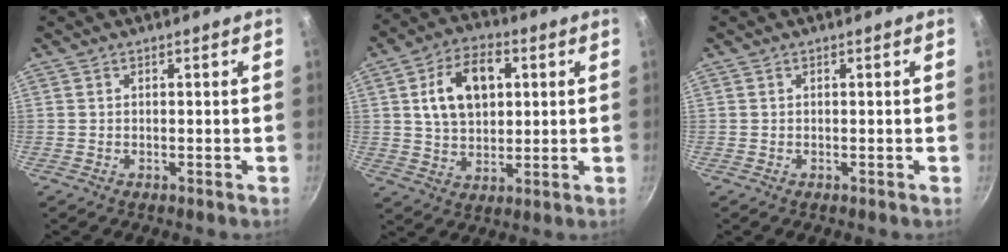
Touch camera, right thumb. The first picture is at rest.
{"total": 13.0, "force": [3.1, 8.6, 9.2], "torque": [-0.130, 0.004, 0.050]}
{"total": 0.0}